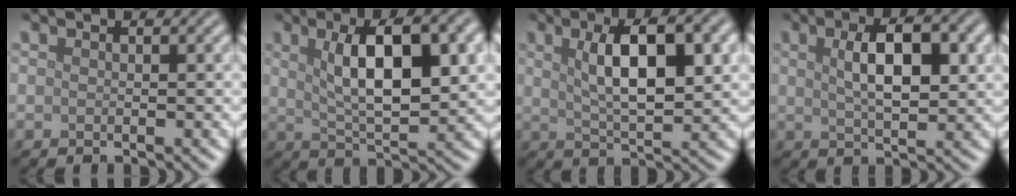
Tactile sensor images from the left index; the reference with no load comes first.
{"total": 9.6, "force": [2.5, 3.6, 8.6], "torque": [-0.132, 0.007, 0.040]}
{"total": 8.7, "force": [2.3, 3.2, 7.8], "torque": [-0.121, 0.008, 0.037]}
{"total": 6.2, "force": [1.5, 2.4, 5.5], "torque": [-0.091, 0.007, 0.025]}